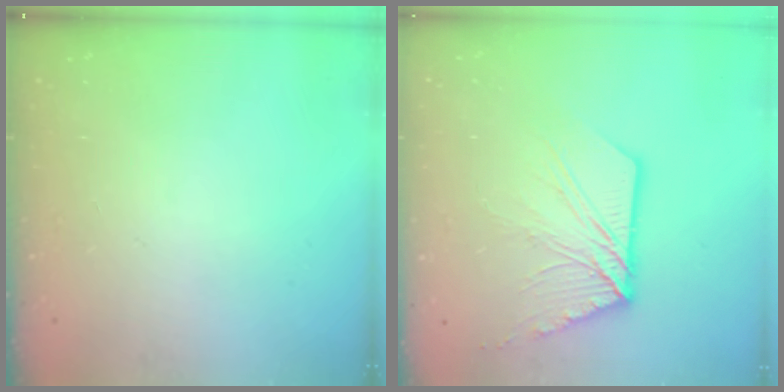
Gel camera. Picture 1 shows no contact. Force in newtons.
{"total": 12.9, "press": 12.8, "slide": 1.4}